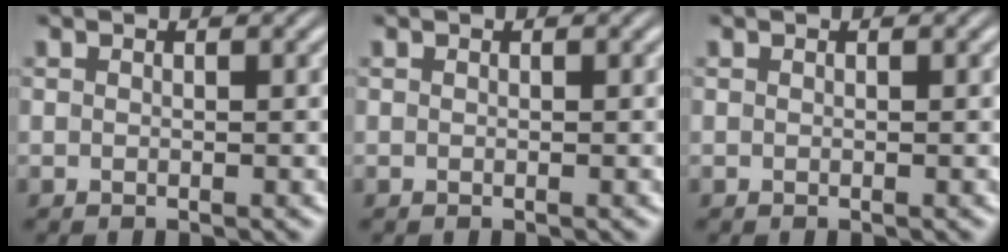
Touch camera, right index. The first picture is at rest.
{"total": 0.0}
{"total": 0.0}